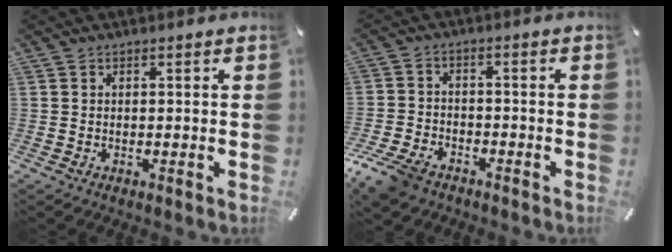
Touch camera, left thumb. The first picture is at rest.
{"total": 7.2, "force": [-5.3, 3.9, 2.8], "torque": [-0.074, 0.020, -0.105]}